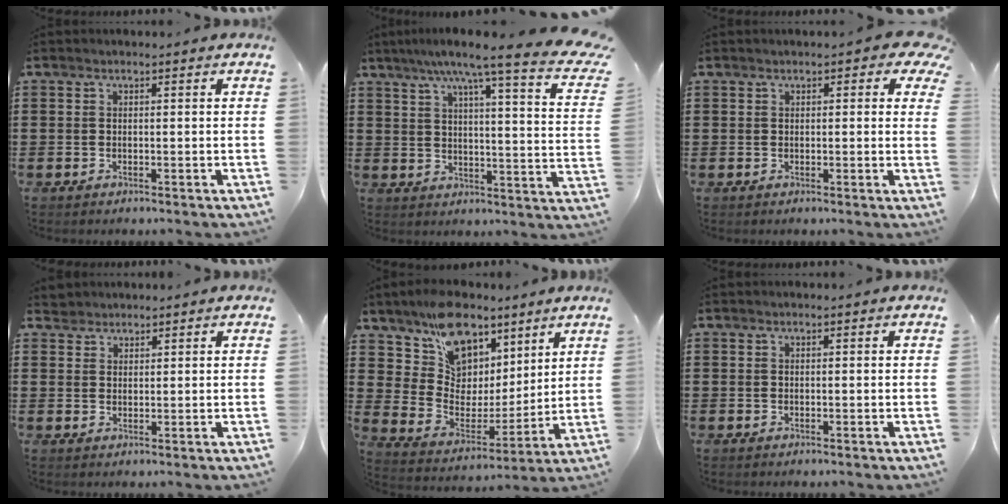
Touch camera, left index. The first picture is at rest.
{"total": 8.7, "force": [6.8, -0.1, 5.3], "torque": [-0.115, -0.038, 0.106]}
{"total": 1.9, "force": [1.0, 0.9, 1.4], "torque": [-0.016, 0.002, 0.013]}
{"total": 1.8, "force": [1.5, 0.9, -0.2], "torque": [-0.002, 0.004, 0.030]}
{"total": 11.5, "force": [9.0, 6.8, 2.5], "torque": [-0.086, -0.062, 0.172]}
{"total": 0.0}